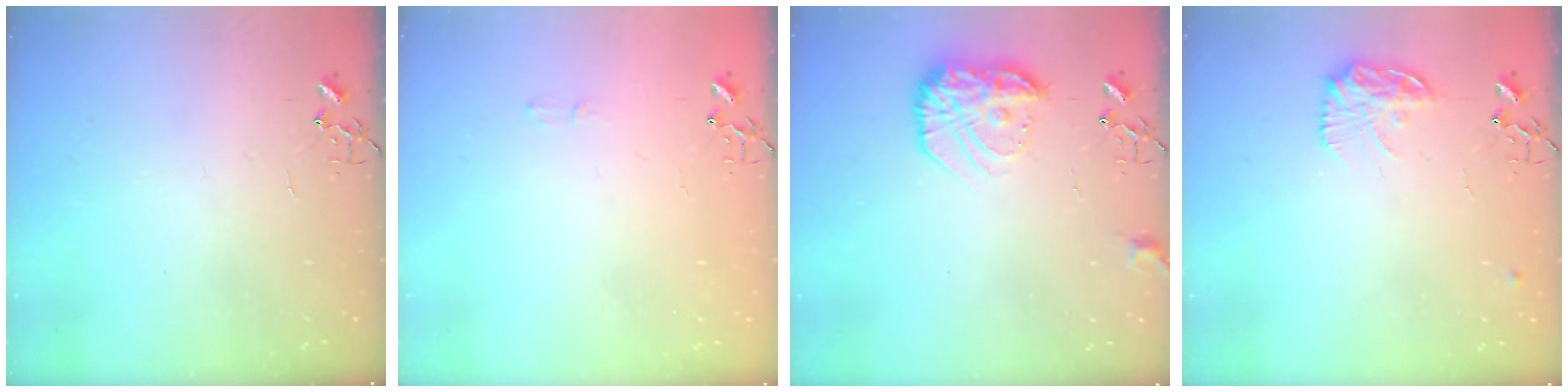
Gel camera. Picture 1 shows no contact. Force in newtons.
{"total": 4.5, "press": 4.5, "slide": 0.4}
{"total": 15.1, "press": 15.0, "slide": 1.0}
{"total": 12.3, "press": 12.3, "slide": 0.5}